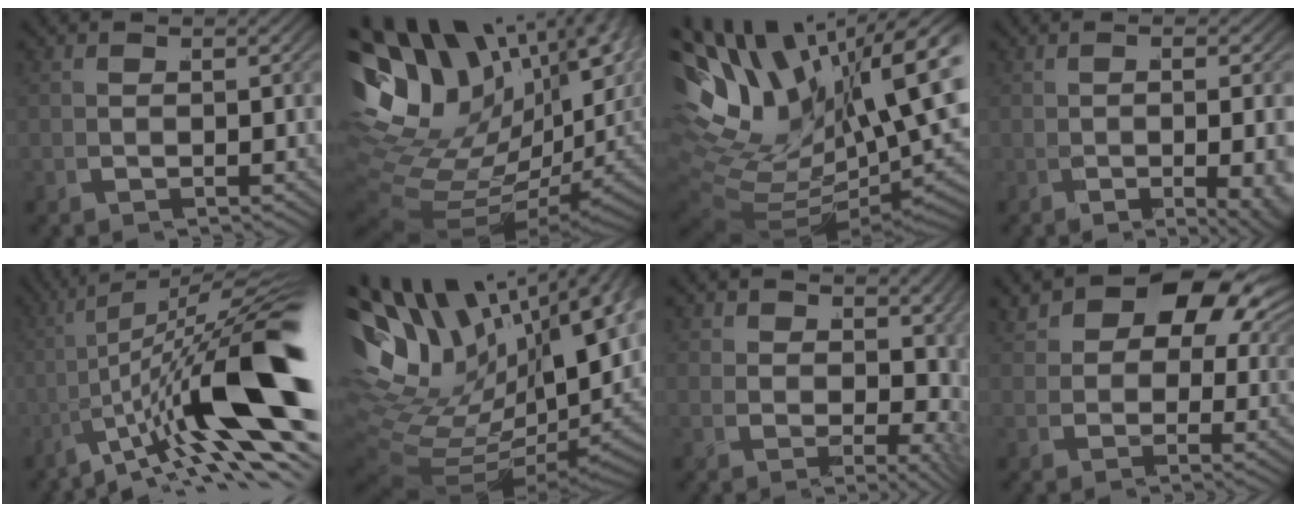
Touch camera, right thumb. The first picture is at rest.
{"total": 17.5, "force": [0.3, 11.5, 13.2], "torque": [-0.281, -0.033, 0.026]}
{"total": 16.5, "force": [1.3, 10.6, 12.6], "torque": [-0.249, -0.030, 0.036]}
{"total": 3.8, "force": [-1.2, 0.8, 3.5], "torque": [-0.066, -0.010, -0.014]}
{"total": 12.8, "force": [-0.8, 3.5, 12.3], "torque": [-0.176, 0.006, -0.019]}
{"total": 19.8, "force": [1.6, 13.3, 14.6], "torque": [-0.293, -0.022, 0.038]}
{"total": 5.3, "force": [1.9, 3.4, 3.6], "torque": [-0.060, -0.026, 0.046]}
{"total": 8.2, "force": [3.9, 4.4, 5.8], "torque": [-0.100, 0.001, 0.065]}